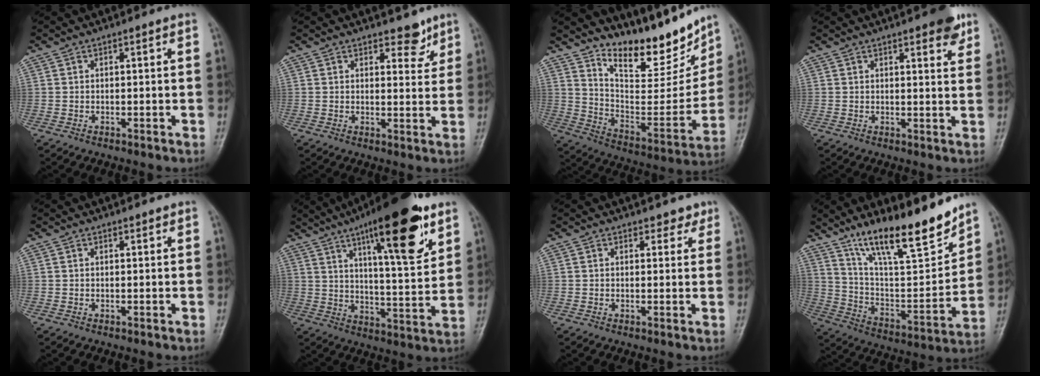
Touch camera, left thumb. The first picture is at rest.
{"total": 4.2, "force": [3.2, 2.1, 1.8], "torque": [0.003, -0.021, 0.043]}
{"total": 18.4, "force": [14.8, 6.1, 9.0], "torque": [-0.089, -0.098, 0.245]}
{"total": 5.8, "force": [3.8, 1.8, 4.0], "torque": [-0.036, -0.016, 0.044]}
{"total": 0.6, "force": [0.6, 0.2, 0.0], "torque": [-0.002, -0.005, 0.008]}
{"total": 20.5, "force": [11.4, 5.2, 16.2], "torque": [-0.215, -0.048, 0.175]}
{"total": 2.3, "force": [1.8, 1.3, 0.4], "torque": [0.017, -0.009, 0.018]}
{"total": 20.4, "force": [15.2, 4.5, 12.7], "torque": [-0.170, -0.085, 0.267]}